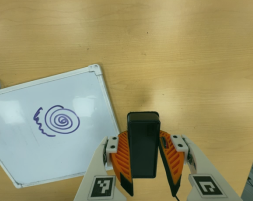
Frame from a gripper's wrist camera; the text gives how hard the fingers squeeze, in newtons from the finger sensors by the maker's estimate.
{"total": 7.6, "left": 5.8, "right": 9.5}